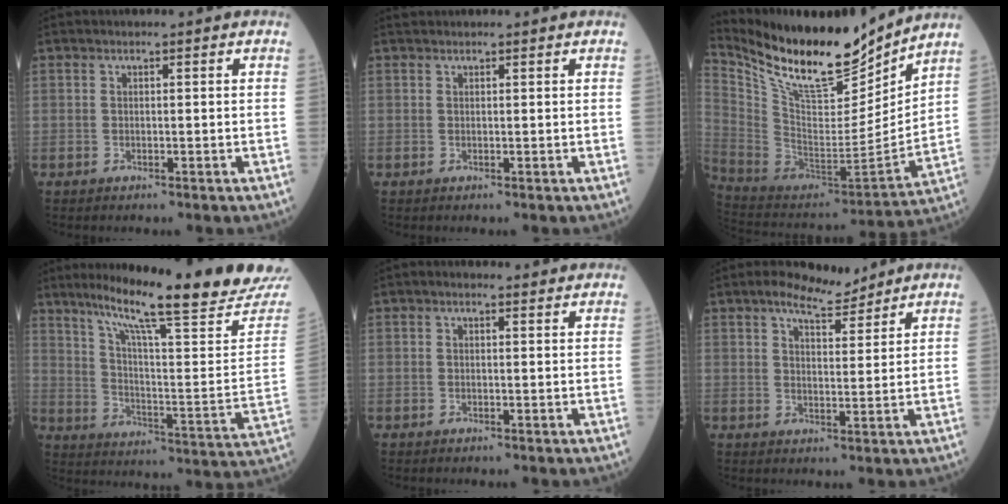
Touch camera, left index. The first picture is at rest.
{"total": 2.0, "force": [1.9, 0.3, 0.4], "torque": [-0.009, 0.028, 0.033]}
{"total": 20.3, "force": [17.5, 4.1, 9.5], "torque": [-0.184, -0.032, 0.315]}
{"total": 23.0, "force": [19.2, -0.5, 12.6], "torque": [-0.194, -0.067, 0.262]}
{"total": 1.7, "force": [1.3, 0.7, 0.8], "torque": [-0.019, 0.013, 0.017]}
{"total": 5.9, "force": [5.0, 1.5, 2.7], "torque": [-0.050, 0.010, 0.084]}